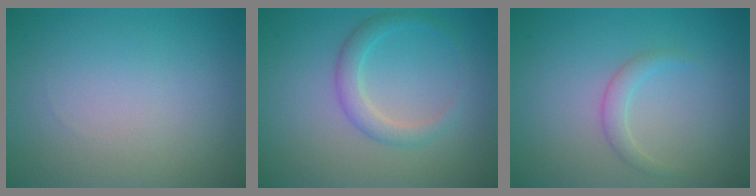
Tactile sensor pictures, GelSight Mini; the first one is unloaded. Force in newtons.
{"total": 2.3, "press": 2.3, "slide": 0.2}
{"total": 1.4, "press": 1.4, "slide": 0.1}